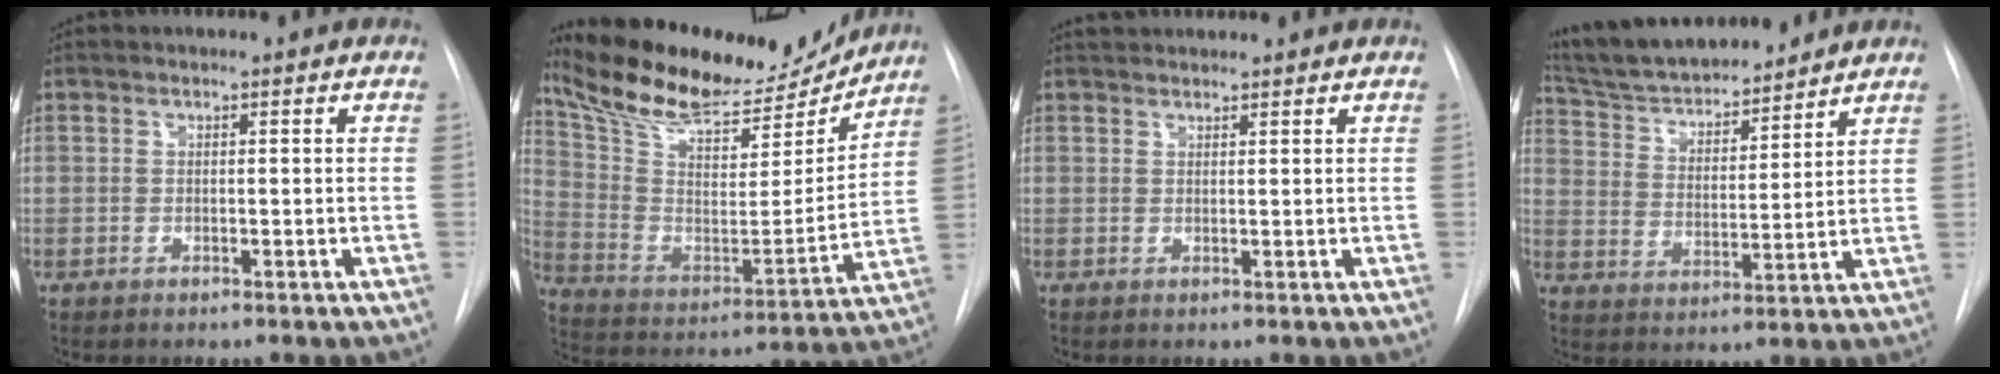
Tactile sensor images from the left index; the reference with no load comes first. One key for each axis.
{"total": 22.6, "fx": 20.3, "fy": 5.5, "fz": 8.1, "tx": -0.149, "ty": -0.017, "tz": 0.323}
{"total": 3.4, "fx": 3.2, "fy": 0.8, "fz": 0.9, "tx": -0.013, "ty": 0.033, "tz": 0.048}
{"total": 16.1, "fx": 14.5, "fy": 3.2, "fz": 6.0, "tx": -0.103, "ty": 0.016, "tz": 0.248}